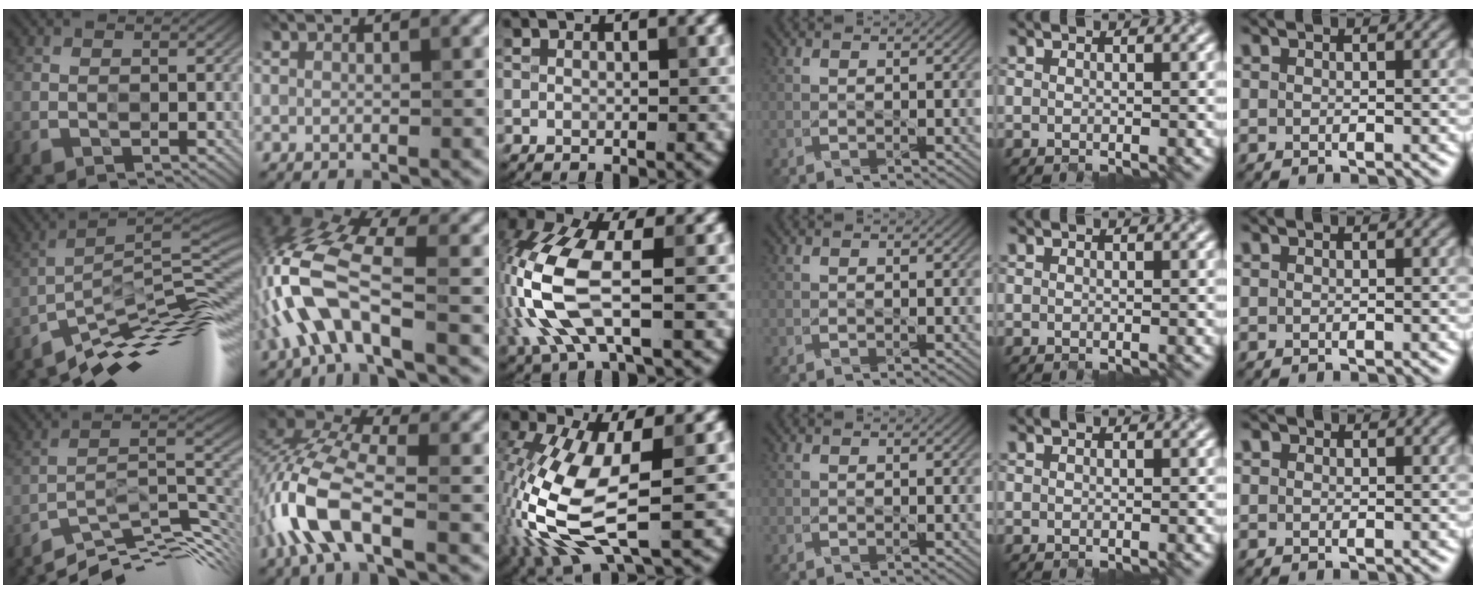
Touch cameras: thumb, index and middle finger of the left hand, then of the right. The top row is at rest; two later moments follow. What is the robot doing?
{"motion": "open", "object": "laptop"}